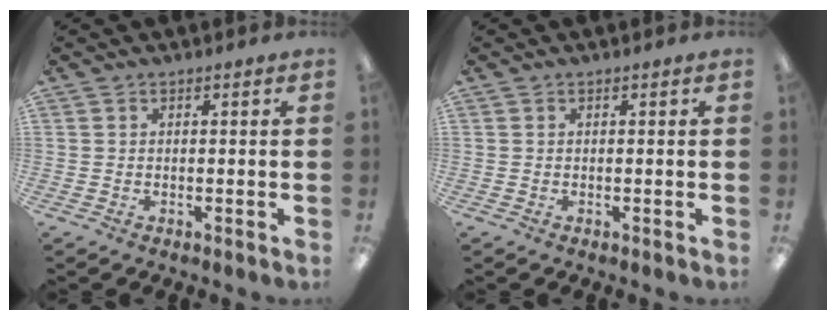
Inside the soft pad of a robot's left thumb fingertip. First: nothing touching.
{"total": 0.0}